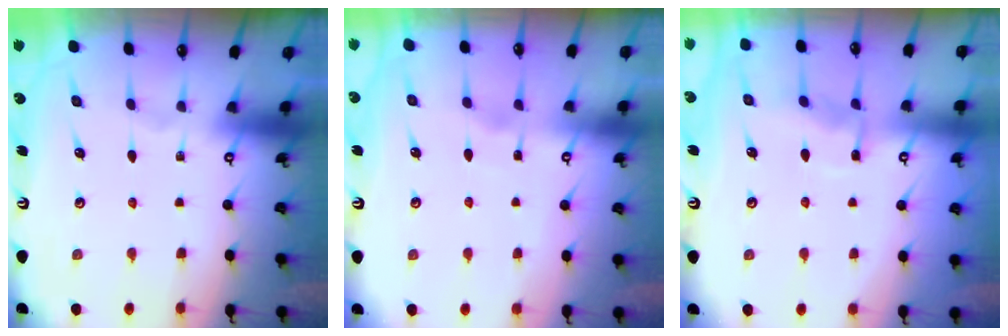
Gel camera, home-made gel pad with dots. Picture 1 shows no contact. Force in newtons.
{"total": 2.2, "press": 2.1, "slide": 0.3}
{"total": 5.7, "press": 5.6, "slide": 0.6}